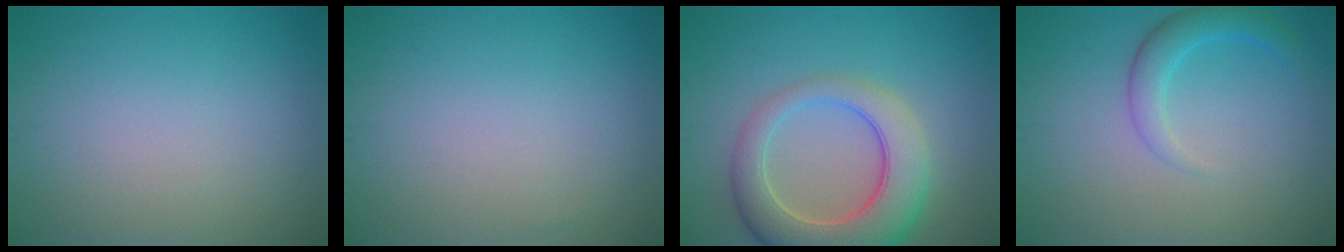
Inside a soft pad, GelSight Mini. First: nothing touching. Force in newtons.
{"total": 0.0}
{"total": 7.8, "press": 7.8, "slide": 0.7}
{"total": 2.7, "press": 2.7, "slide": 0.1}